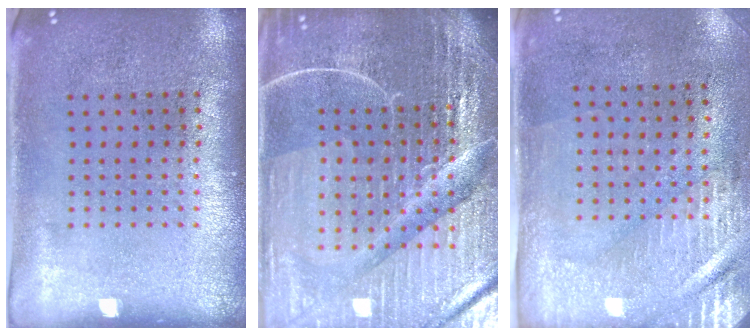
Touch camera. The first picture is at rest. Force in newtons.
{"total": 6.9, "press": 6.1, "slide": 3.3}
{"total": 2.9, "press": 2.5, "slide": 1.5}